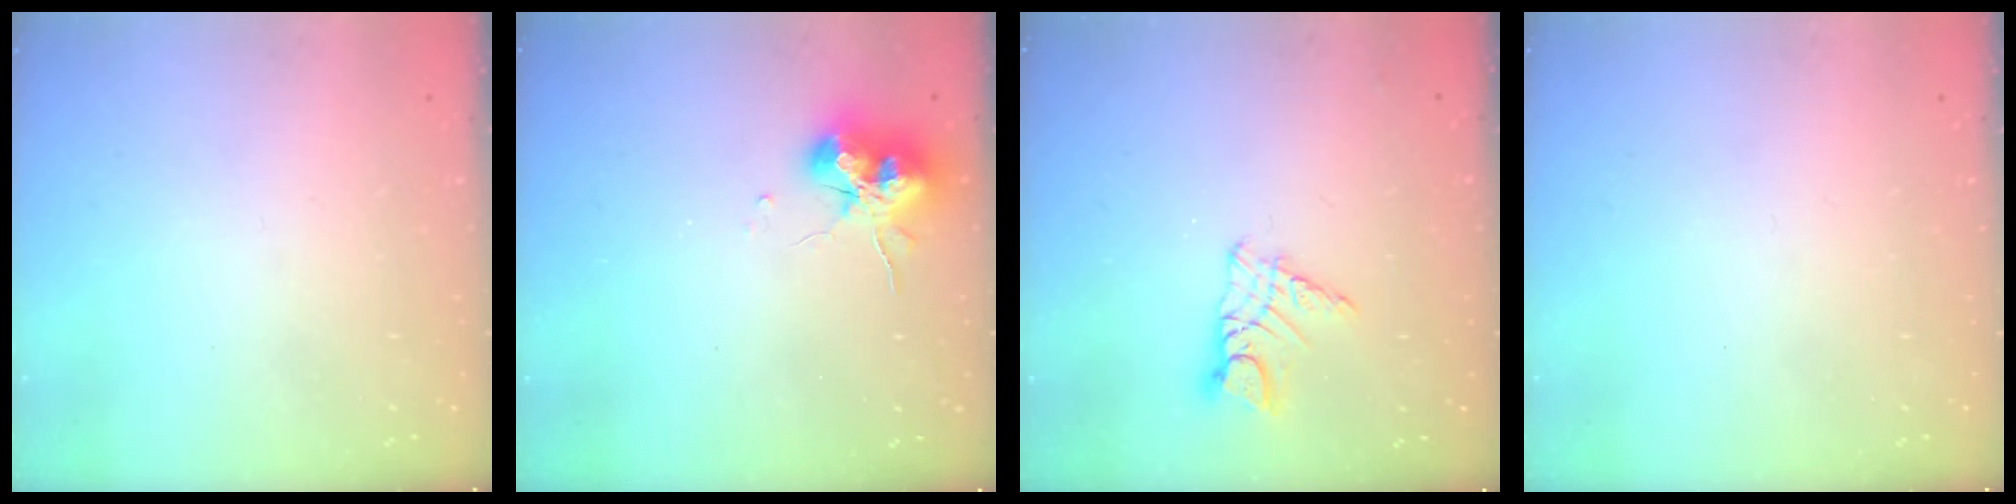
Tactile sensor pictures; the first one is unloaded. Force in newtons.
{"total": 13.4, "press": 13.3, "slide": 1.6}
{"total": 7.7, "press": 7.7, "slide": 0.6}
{"total": 0.0}